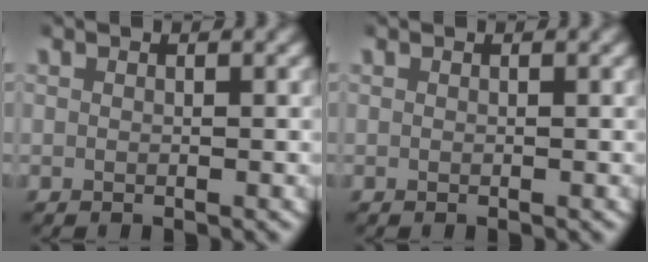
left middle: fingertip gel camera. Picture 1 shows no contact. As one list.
[{"total": 0.0}]